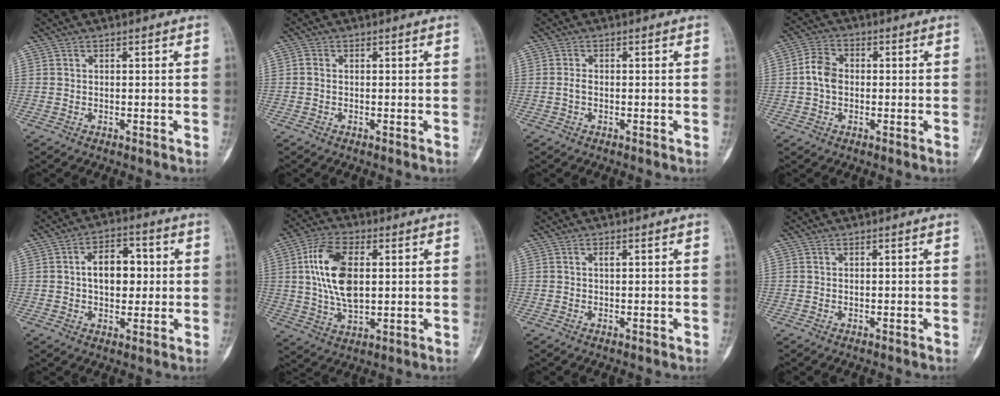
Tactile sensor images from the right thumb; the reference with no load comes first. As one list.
[{"total": 1.1, "force": [0.0, 0.9, 0.7], "torque": [-0.009, 0.002, -0.002]}, {"total": 1.2, "force": [-0.3, 0.7, 0.9], "torque": [-0.019, 0.001, -0.008]}, {"total": 5.5, "force": [-0.2, 4.1, 3.7], "torque": [-0.064, 0.015, -0.010]}, {"total": 9.3, "force": [0.9, 5.9, 7.2], "torque": [-0.079, 0.012, 0.012]}, {"total": 13.4, "force": [2.3, 7.2, 11.1], "torque": [-0.211, 0.001, 0.044]}, {"total": 0.9, "force": [0.2, 0.3, 0.8], "torque": [-0.013, 0.000, 0.002]}, {"total": 0.0}]